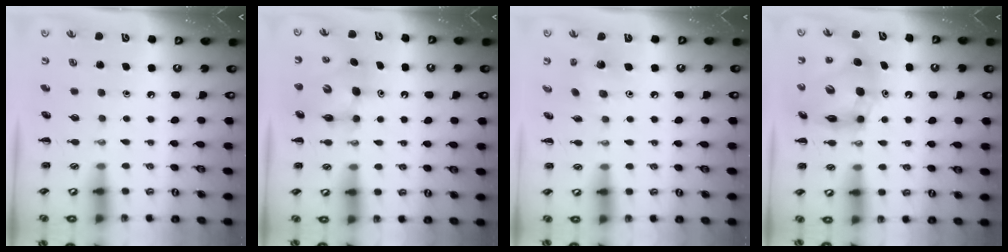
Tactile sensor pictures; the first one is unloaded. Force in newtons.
{"total": 6.9, "press": 6.8, "slide": 1.0}
{"total": 3.5, "press": 3.5, "slide": 0.6}
{"total": 11.6, "press": 11.1, "slide": 3.1}